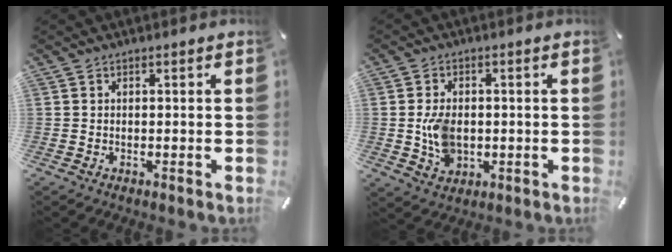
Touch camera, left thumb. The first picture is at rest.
{"total": 7.3, "force": [-0.5, 5.3, 5.0], "torque": [-0.100, -0.005, -0.011]}